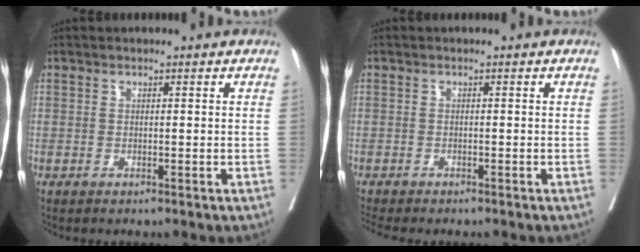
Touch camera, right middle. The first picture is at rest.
{"total": 5.0, "force": [-4.5, 0.5, 2.1], "torque": [-0.024, -0.007, -0.067]}